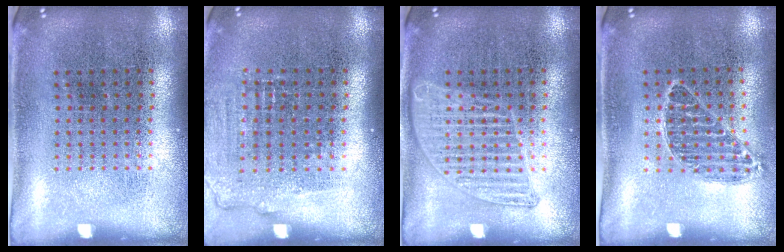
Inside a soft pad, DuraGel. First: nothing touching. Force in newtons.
{"total": 1.0, "press": 1.0, "slide": 0.4}
{"total": 2.1, "press": 2.1, "slide": 0.3}
{"total": 0.8, "press": 0.7, "slide": 0.3}